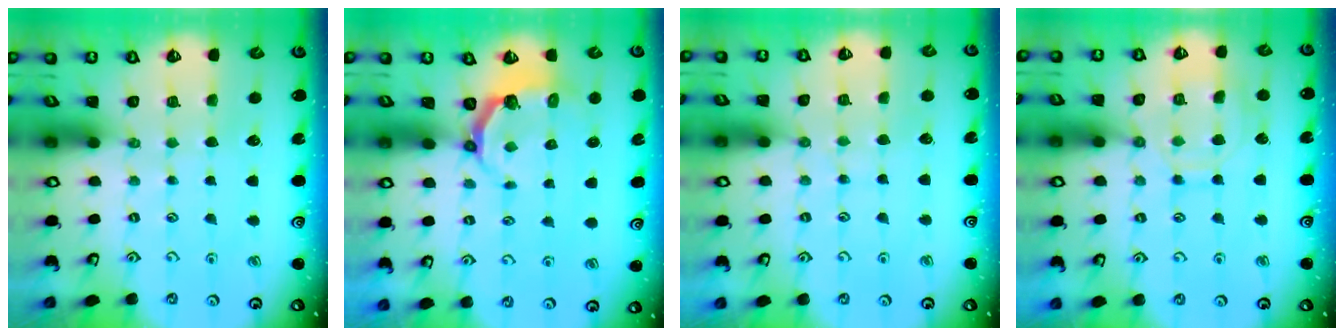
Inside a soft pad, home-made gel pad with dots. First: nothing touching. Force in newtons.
{"total": 4.3, "press": 2.9, "slide": 3.1}
{"total": 5.3, "press": 5.3, "slide": 0.6}
{"total": 10.4, "press": 10.3, "slide": 0.9}